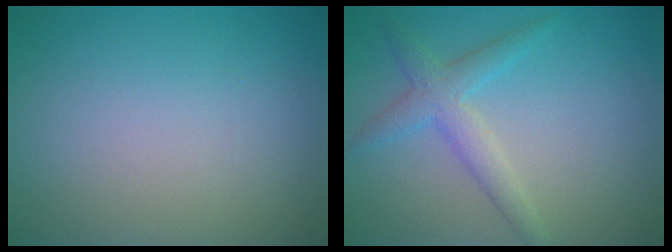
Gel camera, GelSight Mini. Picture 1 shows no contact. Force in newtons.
{"total": 3.0, "press": 3.0, "slide": 0.1}